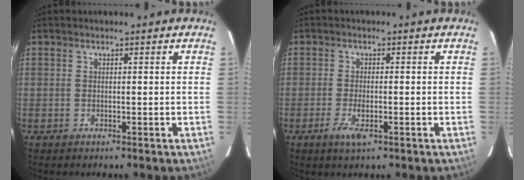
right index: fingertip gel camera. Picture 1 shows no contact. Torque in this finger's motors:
{"motor_torque": [0.06, -0.06, 0.03, 0.03]}